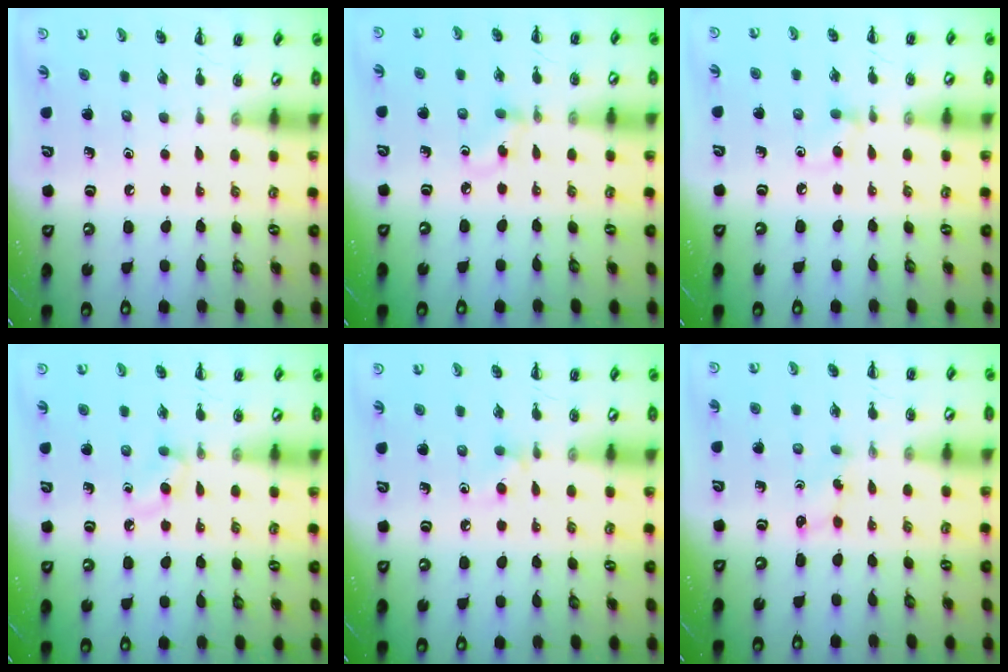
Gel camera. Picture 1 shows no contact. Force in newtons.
{"total": 4.9, "press": 4.5, "slide": 1.7}
{"total": 5.2, "press": 5.0, "slide": 1.4}
{"total": 2.9, "press": 2.7, "slide": 1.2}
{"total": 5.7, "press": 5.4, "slide": 1.7}
{"total": 2.6, "press": 2.5, "slide": 0.8}